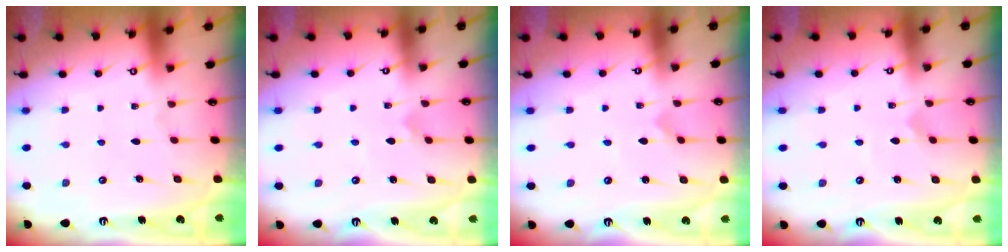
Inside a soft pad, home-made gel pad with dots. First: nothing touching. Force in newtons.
{"total": 1.6, "press": 1.6, "slide": 0.0}
{"total": 0.0}
{"total": 1.8, "press": 1.8, "slide": 0.2}